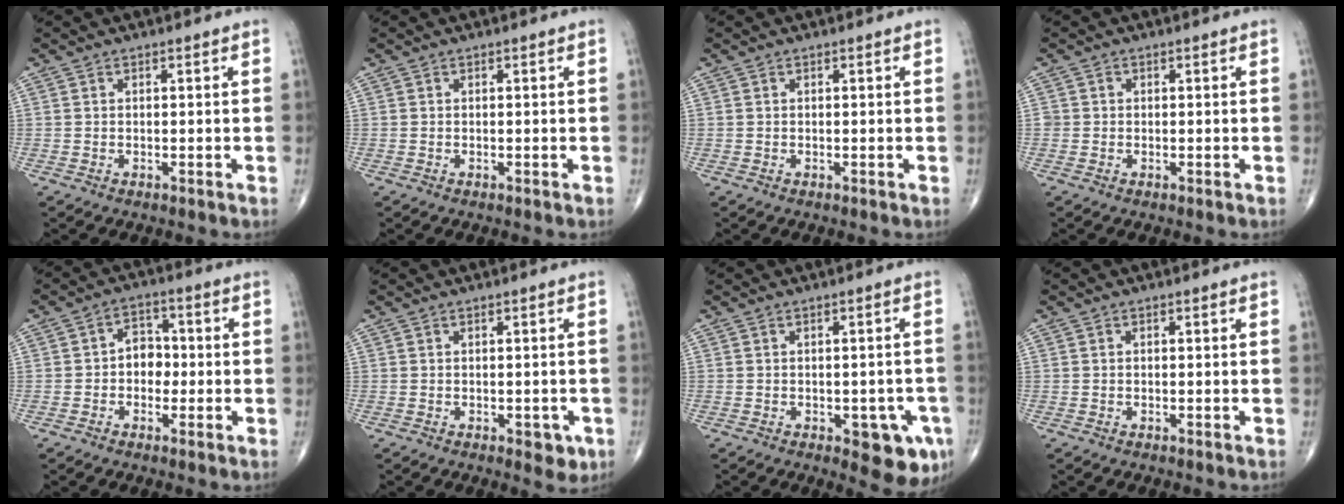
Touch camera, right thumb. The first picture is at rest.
{"total": 0.0}
{"total": 0.0}
{"total": 0.9, "force": [-0.1, 0.9, 0.1], "torque": [0.005, 0.004, -0.003]}
{"total": 5.6, "force": [-0.6, 4.3, 3.6], "torque": [-0.022, 0.017, -0.021]}
{"total": 3.4, "force": [-1.1, 1.8, 2.6], "torque": [-0.010, -0.001, -0.010]}
{"total": 8.4, "force": [-3.4, 3.5, 6.8], "torque": [-0.050, 0.001, -0.036]}
{"total": 0.0}